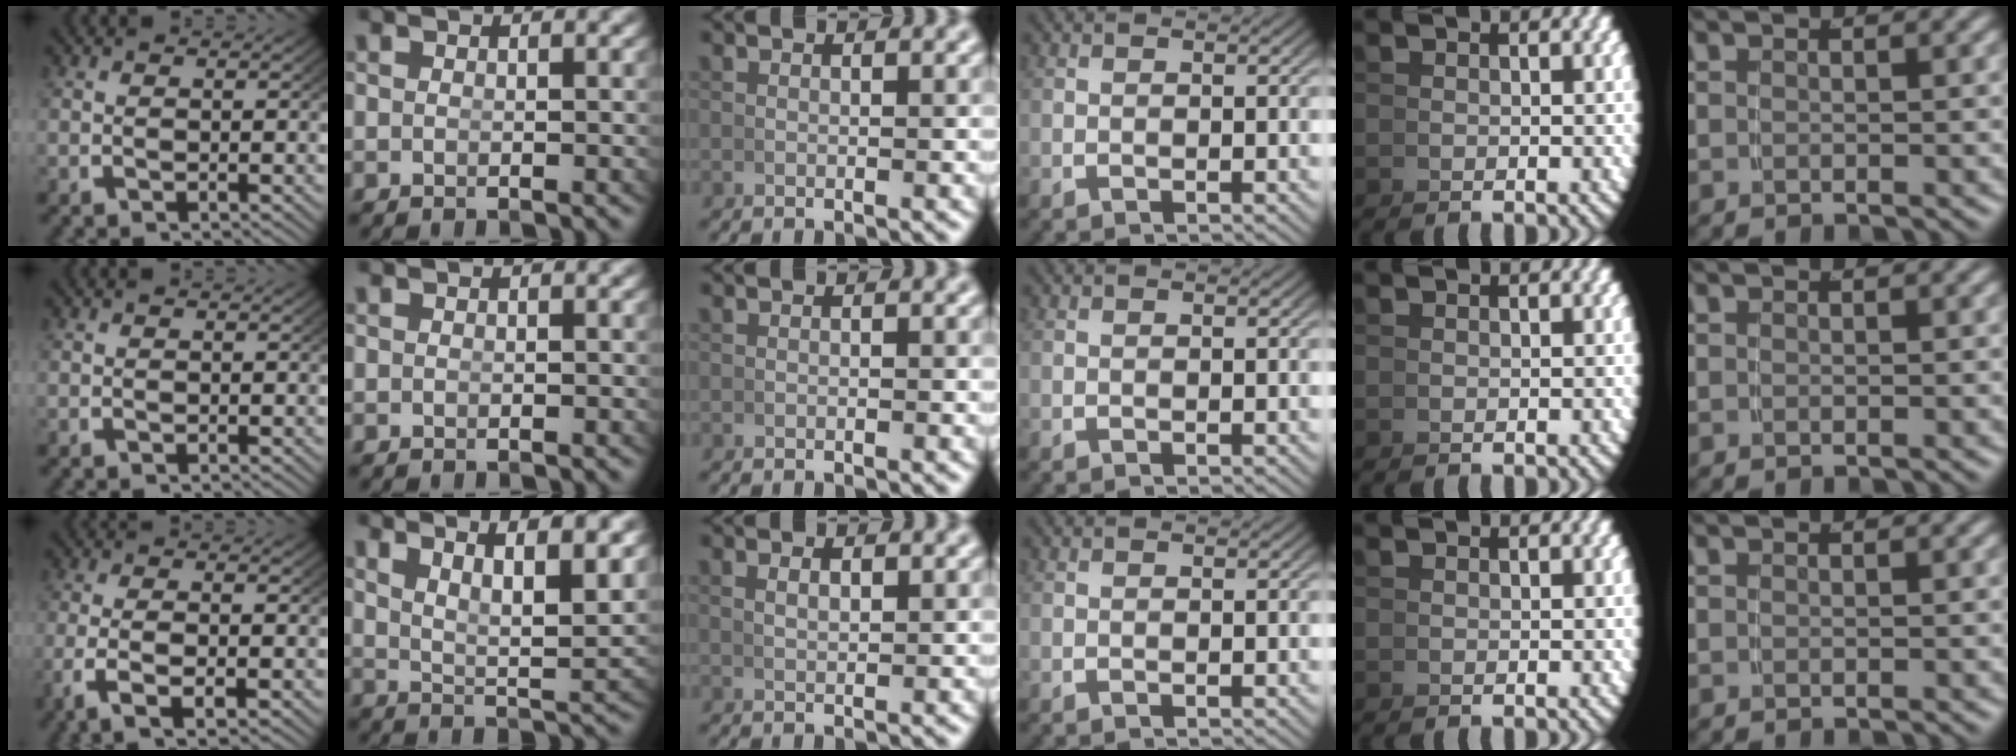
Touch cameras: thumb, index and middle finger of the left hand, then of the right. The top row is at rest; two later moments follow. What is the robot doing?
{"motion": "lift_and_place", "object": "hoodie"}